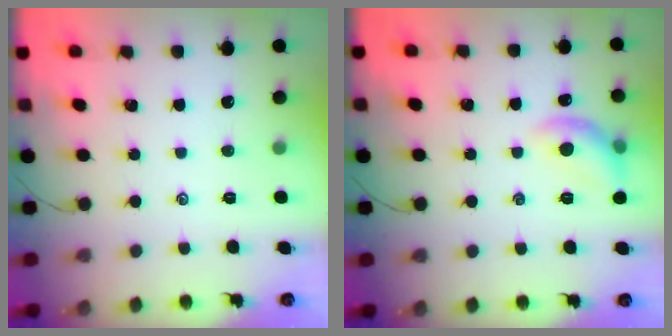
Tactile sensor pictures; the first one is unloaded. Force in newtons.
{"total": 9.5, "press": 9.5, "slide": 0.7}